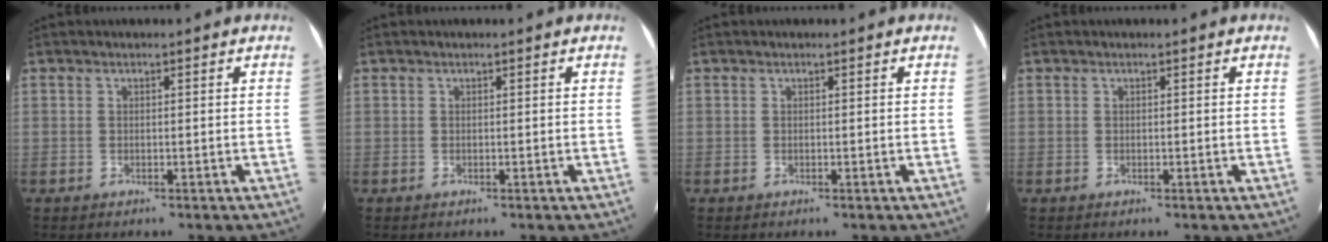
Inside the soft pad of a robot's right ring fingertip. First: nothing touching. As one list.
[{"total": 0.0}, {"total": 0.0}, {"total": 0.0}]